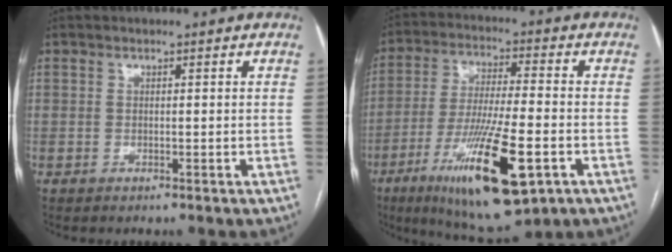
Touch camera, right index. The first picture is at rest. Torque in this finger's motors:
{"motor_torque": [1.54, -0.37, 0.95, 0.21]}